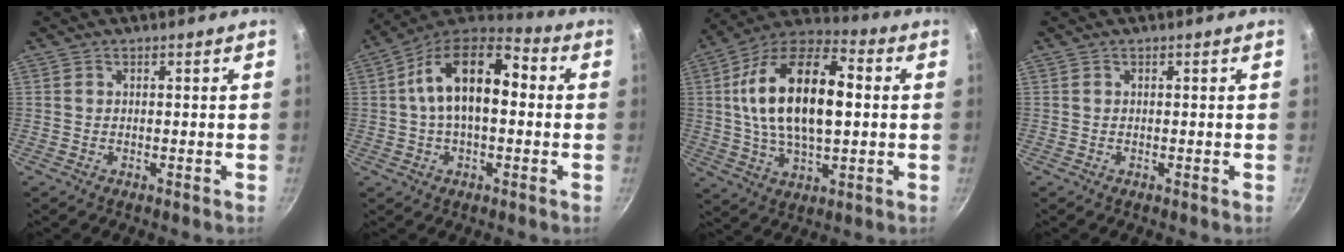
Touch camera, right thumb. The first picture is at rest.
{"total": 16.5, "force": [1.8, 8.9, 13.7], "torque": [-0.218, 0.041, 0.018]}
{"total": 21.9, "force": [2.4, 10.9, 18.8], "torque": [-0.330, 0.020, 0.034]}
{"total": 0.0}